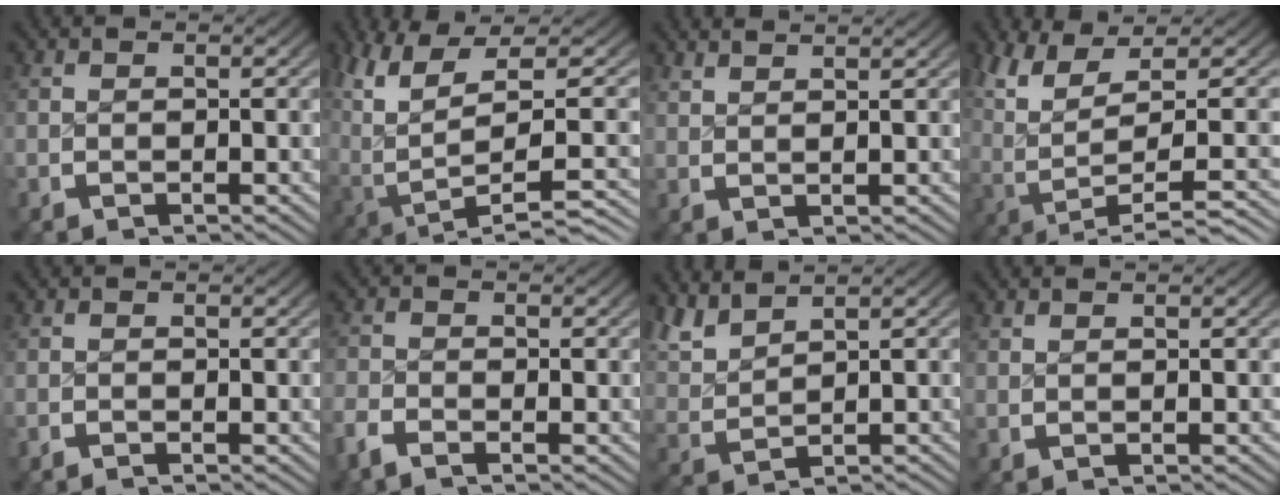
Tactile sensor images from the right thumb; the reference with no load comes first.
{"total": 9.2, "force": [-0.9, 5.2, 7.5], "torque": [-0.162, -0.041, 0.015]}
{"total": 2.3, "force": [2.2, -0.1, 0.6], "torque": [-0.002, 0.006, 0.042]}
{"total": 8.7, "force": [1.4, 4.4, 7.3], "torque": [-0.149, -0.008, 0.035]}
{"total": 0.7, "force": [-0.7, 0.1, 0.1], "torque": [0.003, -0.002, -0.015]}
{"total": 1.9, "force": [-1.5, 0.8, 0.8], "torque": [-0.016, -0.002, -0.036]}
{"total": 3.6, "force": [2.2, 1.9, 2.2], "torque": [-0.054, -0.002, 0.057]}
{"total": 0.5, "force": [0.5, -0.2, 0.1], "torque": [-0.001, 0.001, 0.012]}